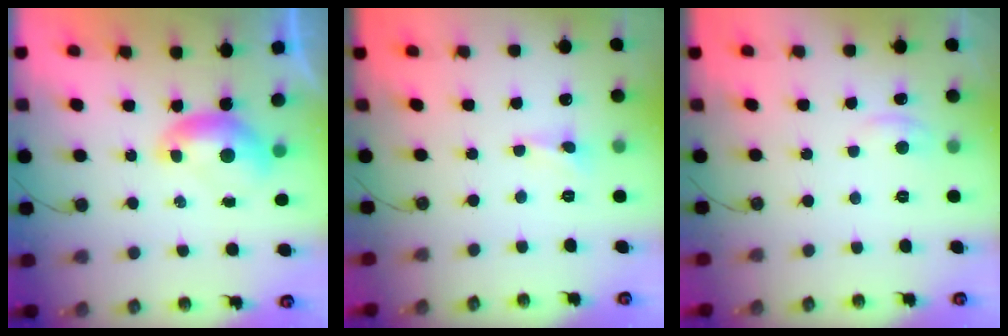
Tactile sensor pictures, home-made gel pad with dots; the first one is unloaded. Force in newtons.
{"total": 0.8, "press": 0.8, "slide": 0.2}
{"total": 0.7, "press": 0.3, "slide": 0.7}